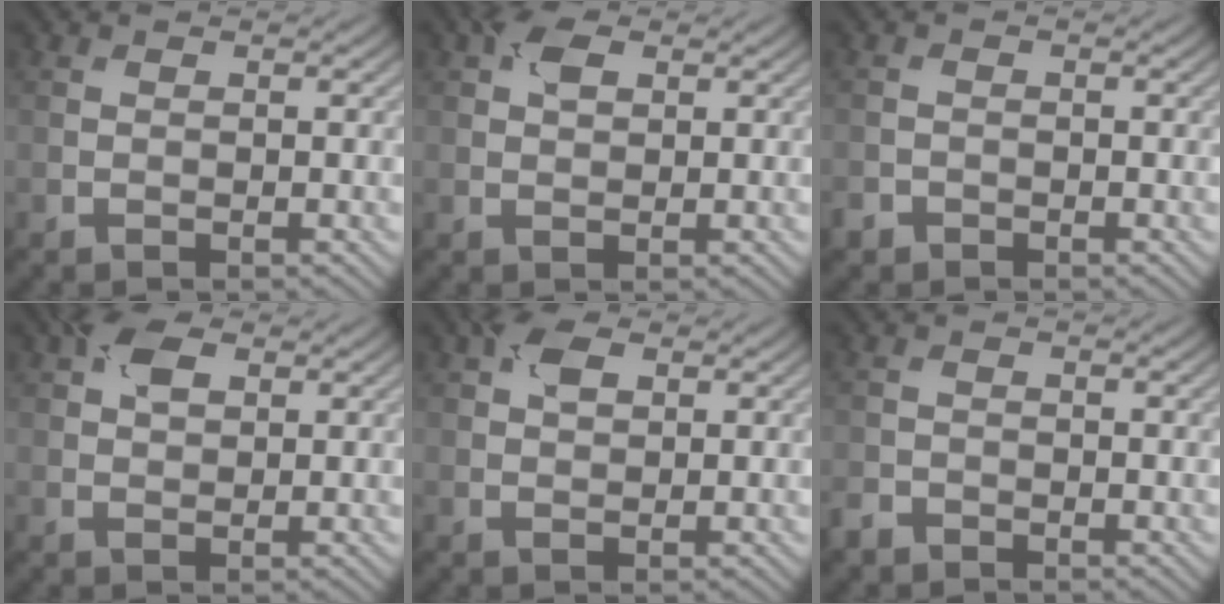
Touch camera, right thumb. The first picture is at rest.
{"total": 2.9, "force": [1.3, 1.7, 2.0], "torque": [-0.042, 0.007, 0.020]}
{"total": 1.3, "force": [-1.1, 0.8, 0.1], "torque": [-0.003, -0.002, -0.024]}
{"total": 3.9, "force": [1.7, 2.3, 2.7], "torque": [-0.058, 0.009, 0.026]}
{"total": 3.2, "force": [1.4, 1.9, 2.2], "torque": [-0.045, 0.007, 0.021]}
{"total": 1.7, "force": [-1.5, 0.8, 0.3], "torque": [-0.009, -0.002, -0.036]}